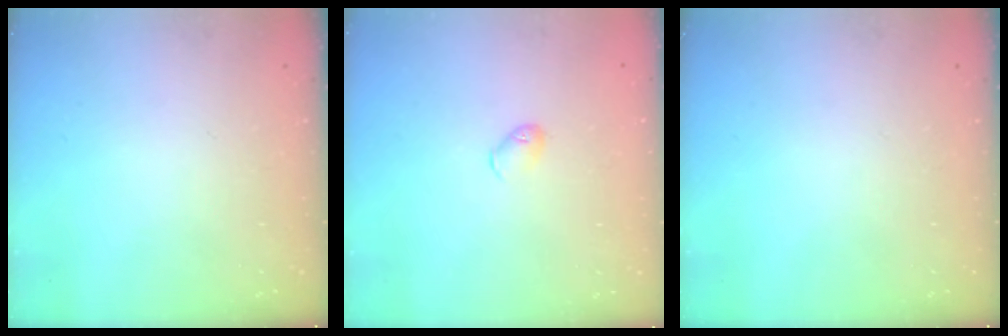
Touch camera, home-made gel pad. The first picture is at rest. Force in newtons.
{"total": 4.2, "press": 4.2, "slide": 0.8}
{"total": 0.0}